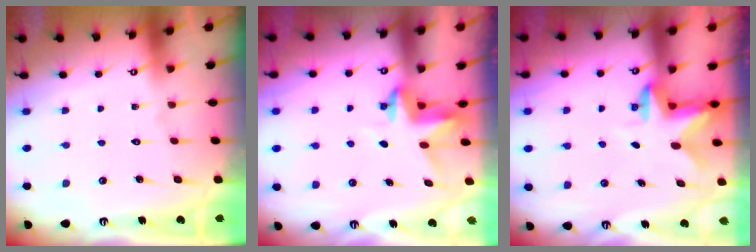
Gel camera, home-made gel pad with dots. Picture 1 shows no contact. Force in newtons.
{"total": 3.7, "press": 3.7, "slide": 0.3}
{"total": 2.8, "press": 2.8, "slide": 0.5}